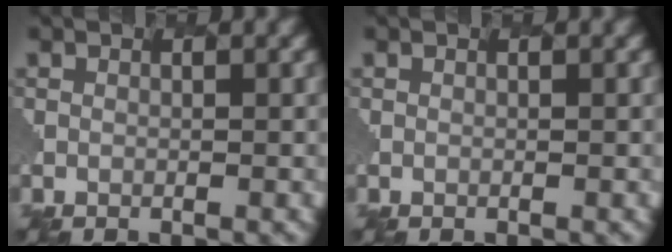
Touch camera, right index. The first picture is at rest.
{"total": 0.0}